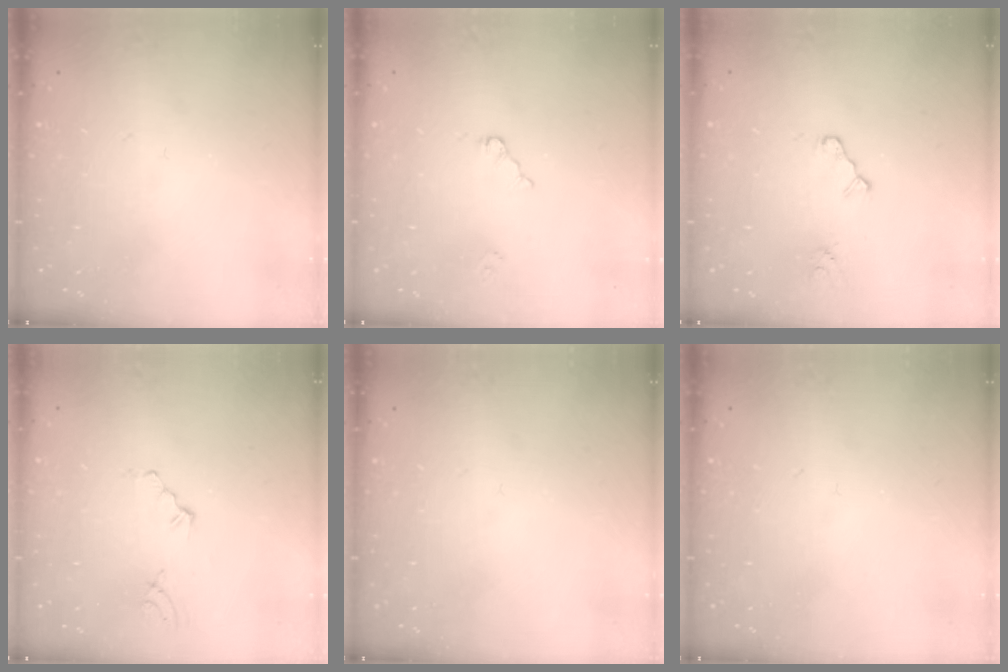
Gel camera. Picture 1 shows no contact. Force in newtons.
{"total": 2.6, "press": 2.6, "slide": 0.4}
{"total": 2.5, "press": 2.5, "slide": 0.3}
{"total": 2.7, "press": 1.9, "slide": 2.0}
{"total": 0.0}
{"total": 0.0}